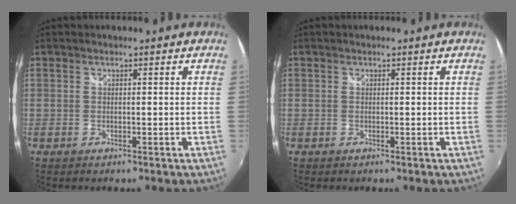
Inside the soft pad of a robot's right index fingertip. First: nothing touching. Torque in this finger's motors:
{"motor_torque": [0.00, 0.00, 0.00, 0.00]}